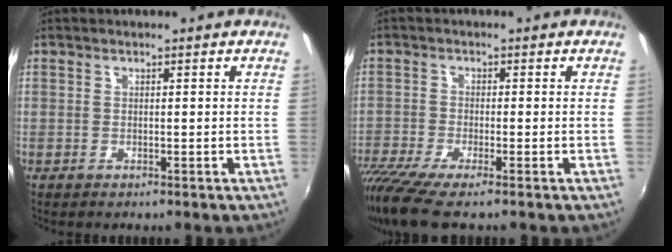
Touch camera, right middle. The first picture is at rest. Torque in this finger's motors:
{"motor_torque": [1.13, -1.01, 0.47, 0.15]}